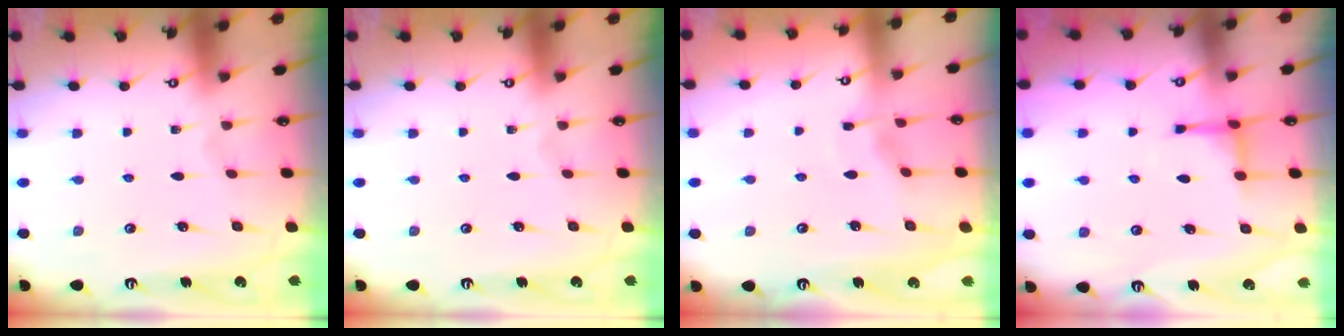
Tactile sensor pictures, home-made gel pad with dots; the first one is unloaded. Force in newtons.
{"total": 0.0}
{"total": 3.3, "press": 3.3, "slide": 0.4}
{"total": 3.8, "press": 3.7, "slide": 0.9}